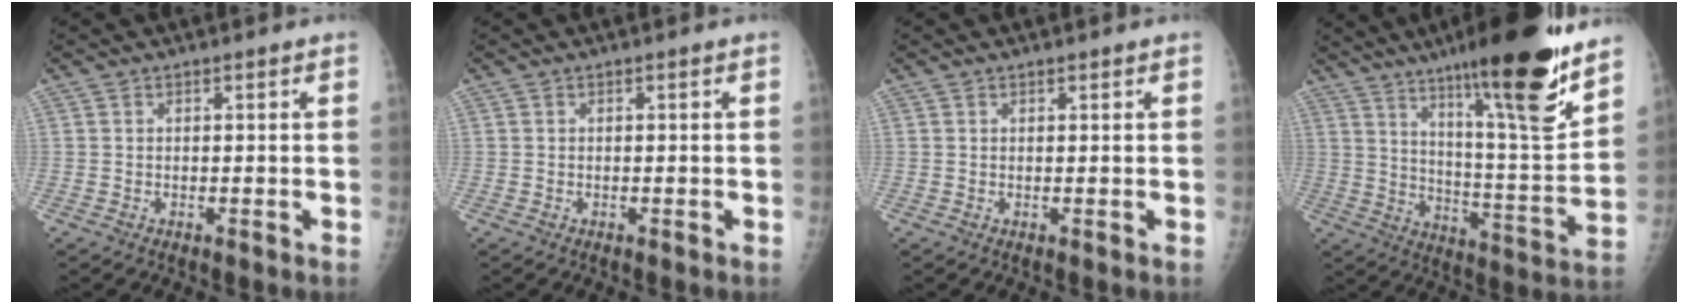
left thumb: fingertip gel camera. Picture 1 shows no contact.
{"total": 0.0}
{"total": 0.5, "force": [0.5, 0.2, 0.1], "torque": [-0.005, -0.004, 0.008]}
{"total": 22.4, "force": [14.9, 2.9, 16.4], "torque": [-0.227, -0.078, 0.239]}